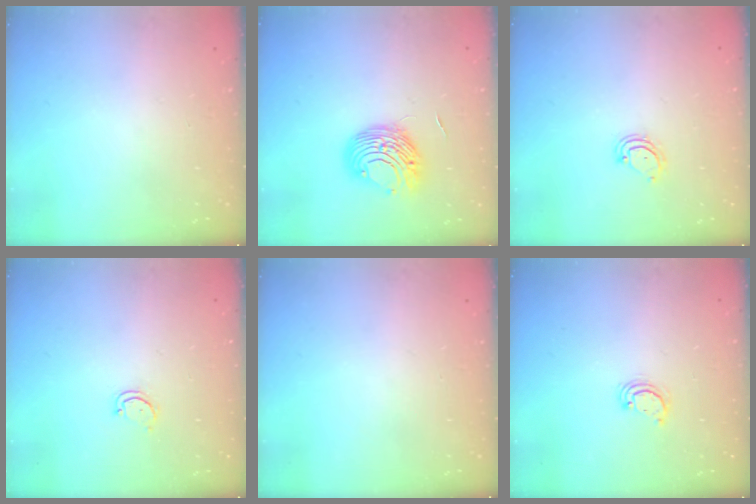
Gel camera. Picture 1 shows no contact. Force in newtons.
{"total": 9.4, "press": 9.3, "slide": 1.0}
{"total": 4.2, "press": 4.1, "slide": 0.5}
{"total": 2.7, "press": 2.7, "slide": 0.3}
{"total": 0.0}
{"total": 2.6, "press": 2.6, "slide": 0.3}